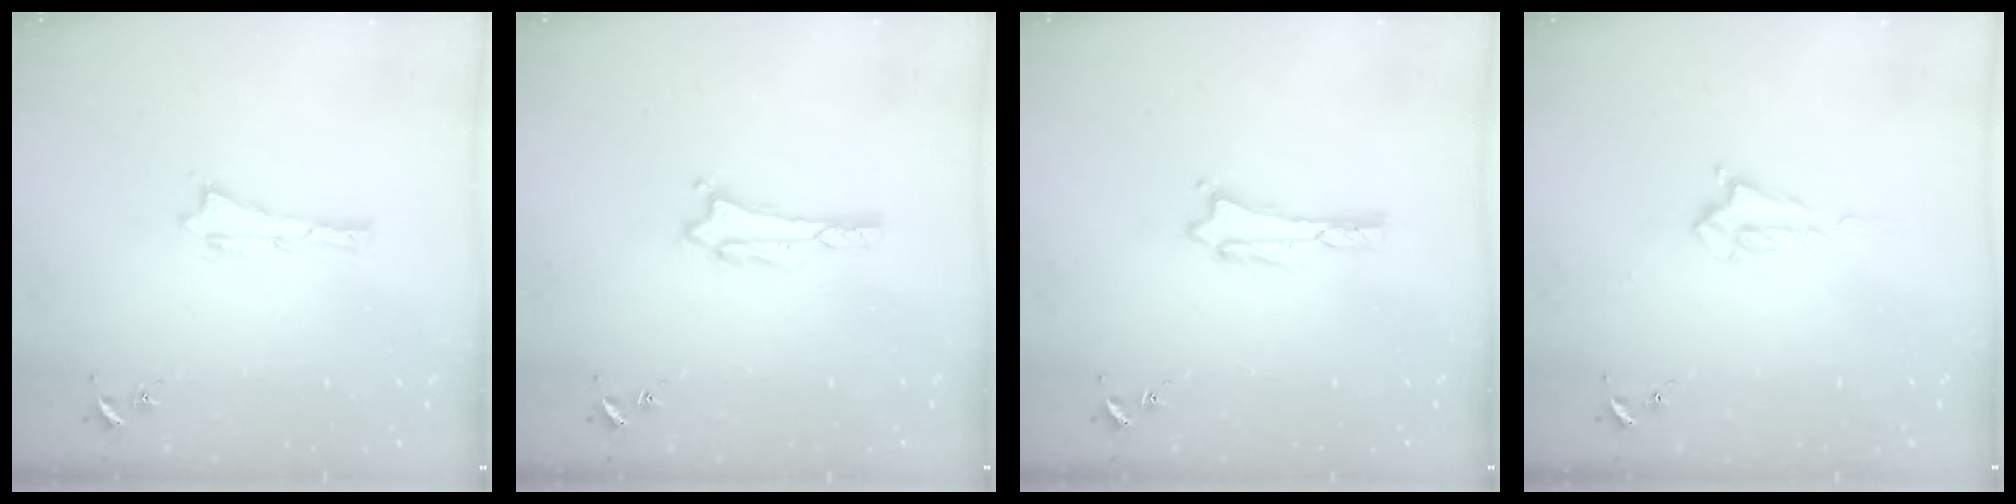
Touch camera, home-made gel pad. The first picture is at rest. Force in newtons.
{"total": 1.6, "press": 1.6, "slide": 0.2}
{"total": 1.1, "press": 1.1, "slide": 0.1}
{"total": 1.7, "press": 1.7, "slide": 0.3}